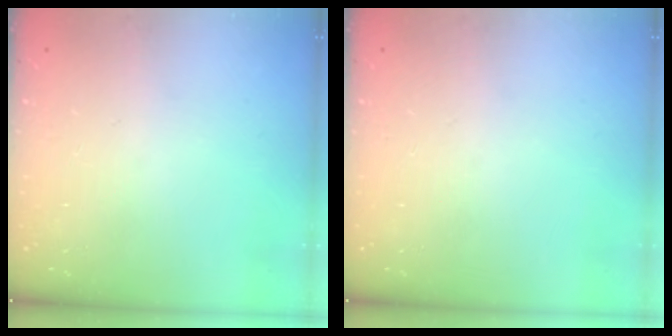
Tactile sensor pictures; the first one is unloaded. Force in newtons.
{"total": 0.0}